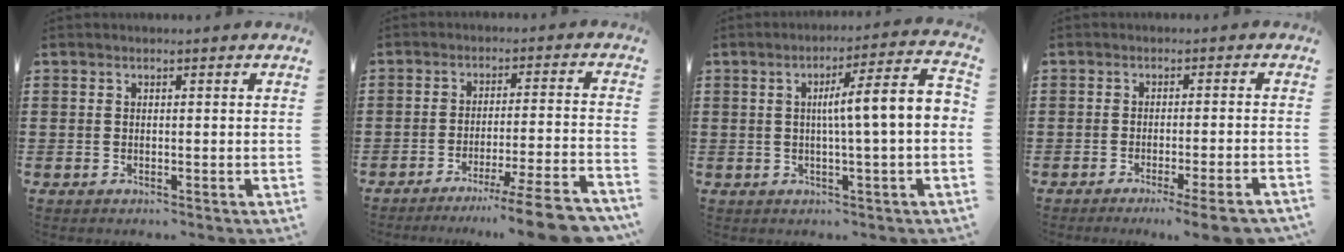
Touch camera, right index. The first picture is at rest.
{"total": 8.7, "force": [-7.0, -0.8, 5.1], "torque": [-0.073, -0.004, -0.131]}
{"total": 7.7, "force": [0.2, 0.3, 7.7], "torque": [-0.126, -0.009, -0.007]}
{"total": 3.8, "force": [-2.9, -0.6, 2.4], "torque": [-0.037, -0.016, -0.052]}